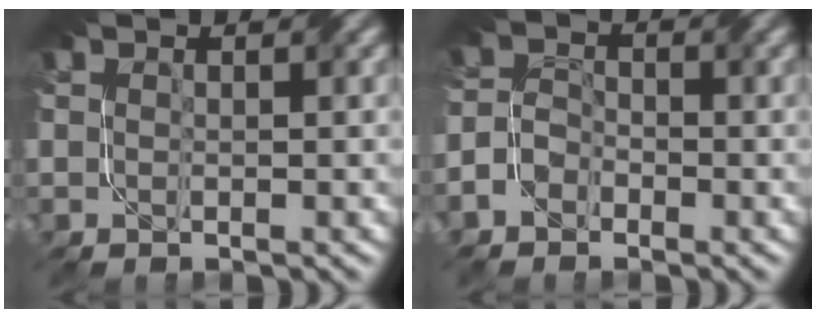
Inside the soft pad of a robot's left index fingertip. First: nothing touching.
{"total": 2.4, "force": [-2.1, 1.1, 0.6], "torque": [-0.005, 0.002, -0.049]}